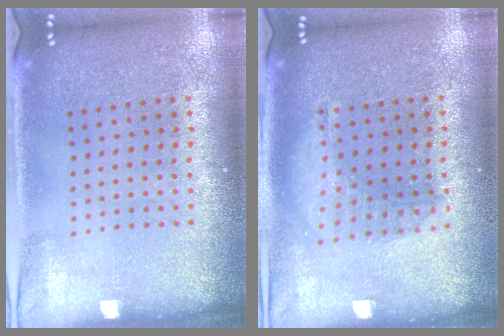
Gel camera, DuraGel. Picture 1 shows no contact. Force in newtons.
{"total": 1.4, "press": 1.4, "slide": 0.4}